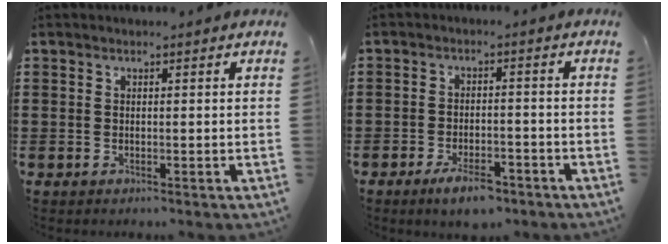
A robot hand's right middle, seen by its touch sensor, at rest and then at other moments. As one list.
[{"total": 4.5, "force": [-3.2, 1.4, 2.9], "torque": [-0.051, 0.006, -0.059]}]